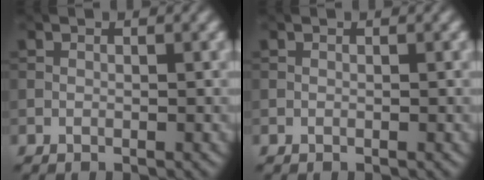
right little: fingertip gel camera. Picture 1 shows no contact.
{"total": 0.0}